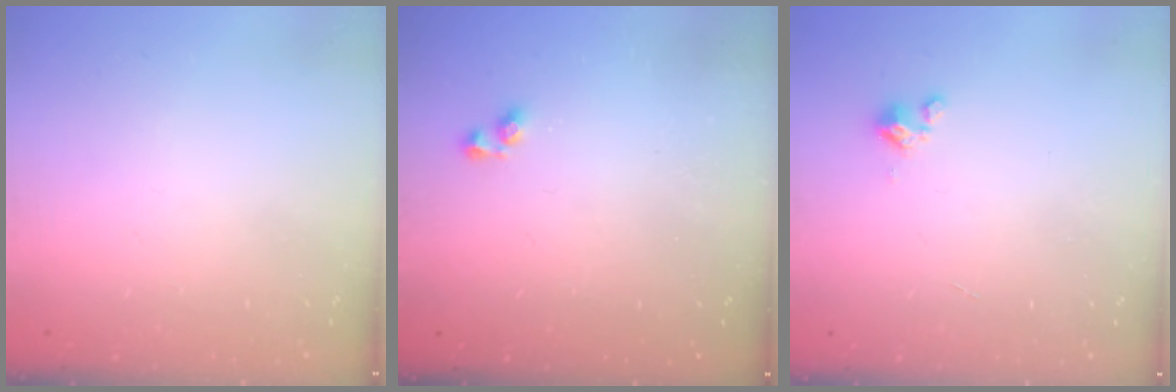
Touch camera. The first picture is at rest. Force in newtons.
{"total": 2.9, "press": 2.9, "slide": 0.6}
{"total": 0.9, "press": 0.9, "slide": 0.2}